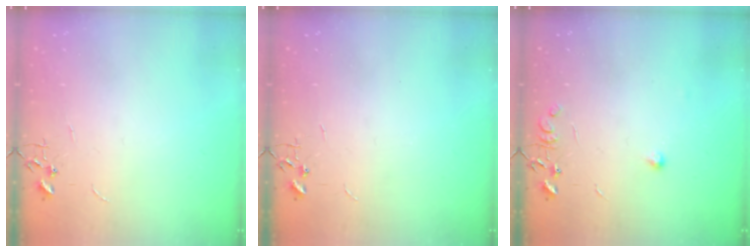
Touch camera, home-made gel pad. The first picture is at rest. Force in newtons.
{"total": 0.0}
{"total": 7.8, "press": 7.8, "slide": 0.5}